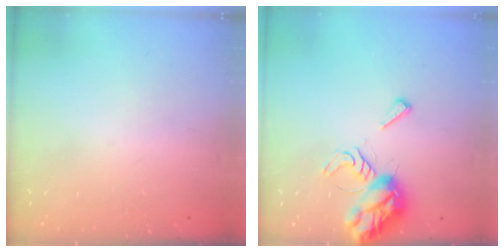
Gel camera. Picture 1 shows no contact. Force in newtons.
{"total": 9.8, "press": 9.8, "slide": 0.2}